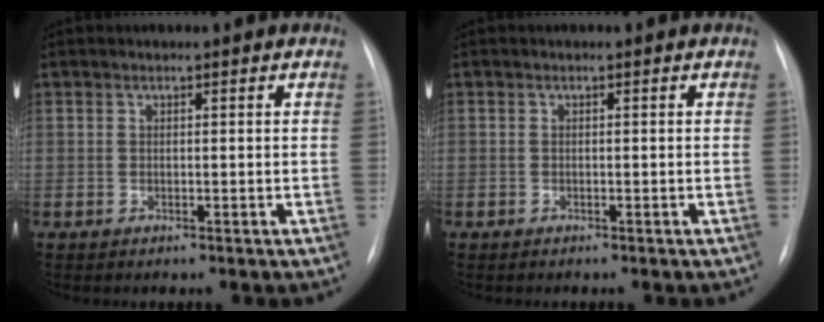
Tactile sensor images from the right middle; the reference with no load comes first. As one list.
[{"total": 0.0}]